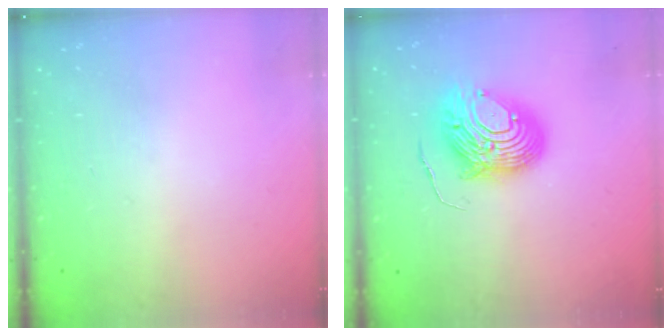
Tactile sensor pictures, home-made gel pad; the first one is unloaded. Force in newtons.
{"total": 12.1, "press": 12.0, "slide": 1.2}